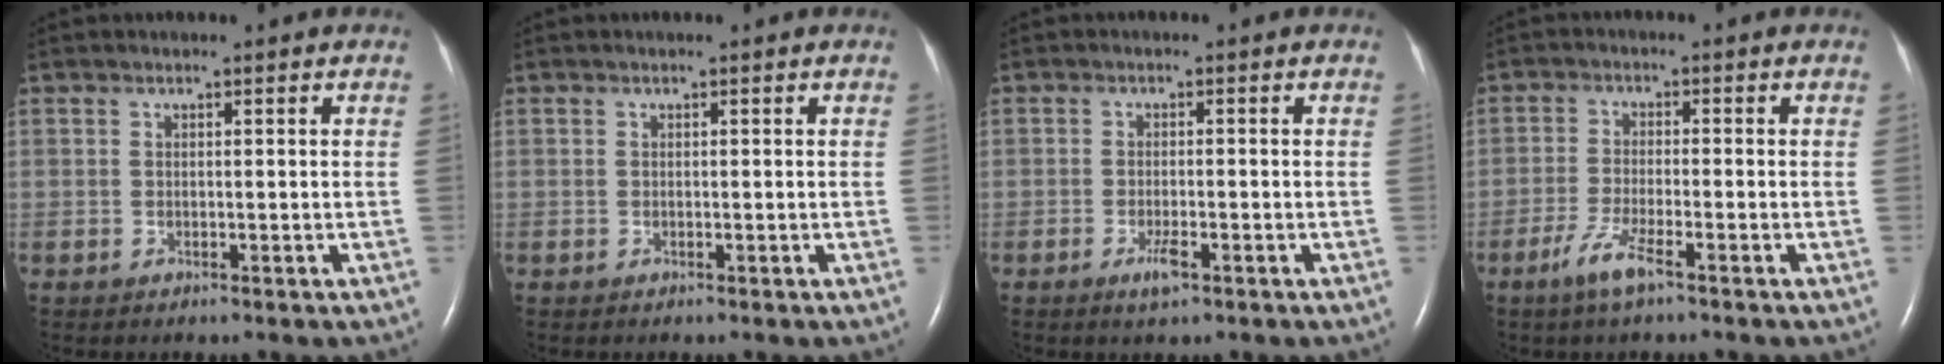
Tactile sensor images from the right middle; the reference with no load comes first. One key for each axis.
{"total": 0.0}
{"total": 2.3, "fx": -1.3, "fy": 0.4, "fz": 1.8, "tx": -0.038, "ty": -0.003, "tz": -0.023}
{"total": 4.4, "fx": -2.8, "fy": 0.2, "fz": 3.3, "tx": -0.076, "ty": -0.008, "tz": -0.058}